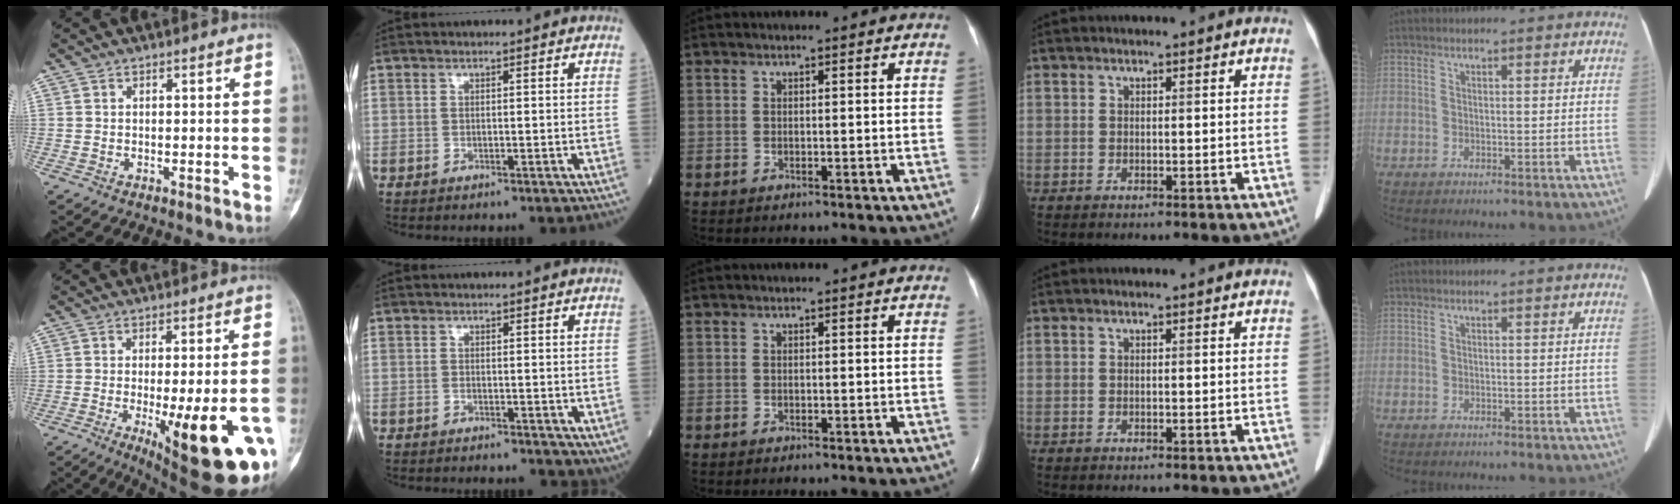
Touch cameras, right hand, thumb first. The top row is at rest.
{"thumb": {"total": 21.3, "force": [-7.6, 5.9, 19.0], "torque": [-0.200, -0.009, -0.087]}, "index": {"total": 1.7, "force": [0.2, 1.0, 1.3], "torque": [-0.020, -0.005, 0.005]}}